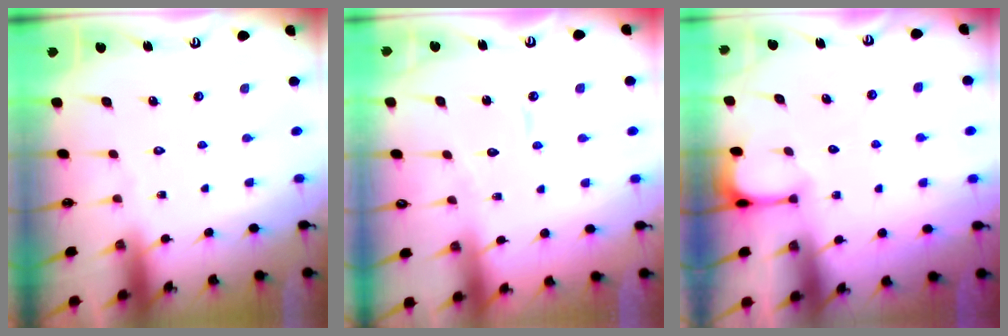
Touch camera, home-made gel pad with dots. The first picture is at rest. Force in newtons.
{"total": 5.4, "press": 5.4, "slide": 0.4}
{"total": 2.0, "press": 2.0, "slide": 0.2}